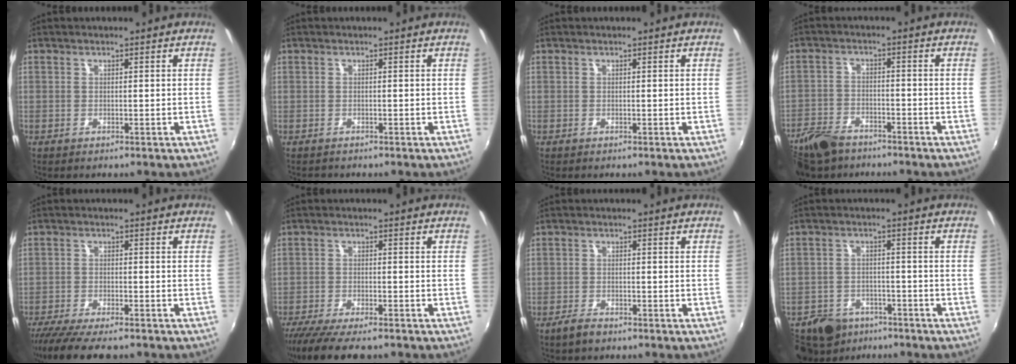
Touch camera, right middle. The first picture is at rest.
{"total": 1.0, "force": [-0.8, 0.6, -0.1], "torque": [-0.001, 0.002, -0.013]}
{"total": 0.0}
{"total": 8.6, "force": [-6.6, 4.3, 3.3], "torque": [-0.095, 0.002, -0.120]}
{"total": 9.8, "force": [-8.2, 1.7, 5.1], "torque": [-0.118, -0.034, -0.140]}
{"total": 10.1, "force": [-8.4, 1.9, 5.3], "torque": [-0.124, -0.035, -0.143]}
{"total": 3.0, "force": [-2.4, 1.0, 1.4], "torque": [-0.041, -0.003, -0.045]}
{"total": 8.1, "force": [-5.4, 5.7, 1.8], "torque": [-0.057, 0.012, -0.077]}